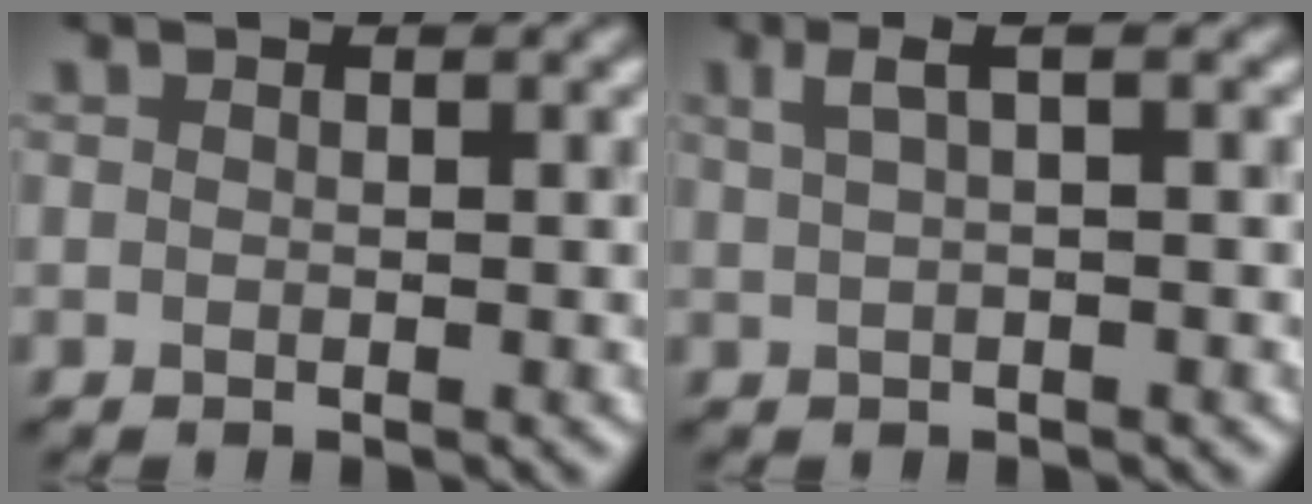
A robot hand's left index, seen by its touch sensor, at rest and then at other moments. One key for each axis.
{"total": 2.3, "fx": 1.0, "fy": 0.5, "fz": 2.0, "tx": -0.028, "ty": 0.011, "tz": 0.017}